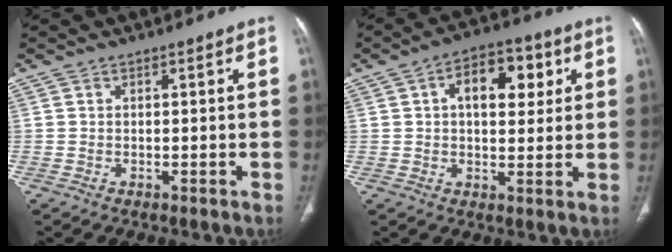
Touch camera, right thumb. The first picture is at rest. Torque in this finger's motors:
{"motor_torque": [-0.52, 0.90, 0.36, 0.05, 0.11]}